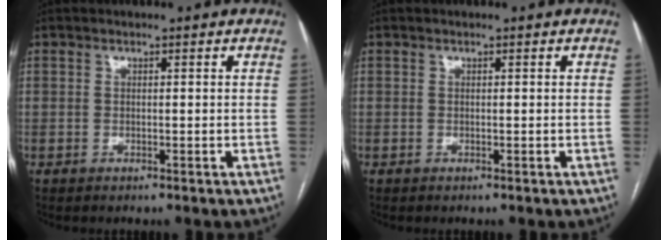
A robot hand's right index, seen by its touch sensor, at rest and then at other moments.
{"total": 0.0}